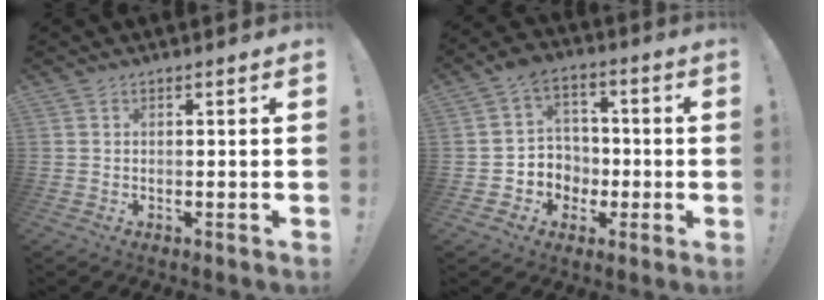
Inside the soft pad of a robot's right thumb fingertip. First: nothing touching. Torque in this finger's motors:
{"motor_torque": [-0.01, -0.01, -0.21, -0.08, 0.15]}